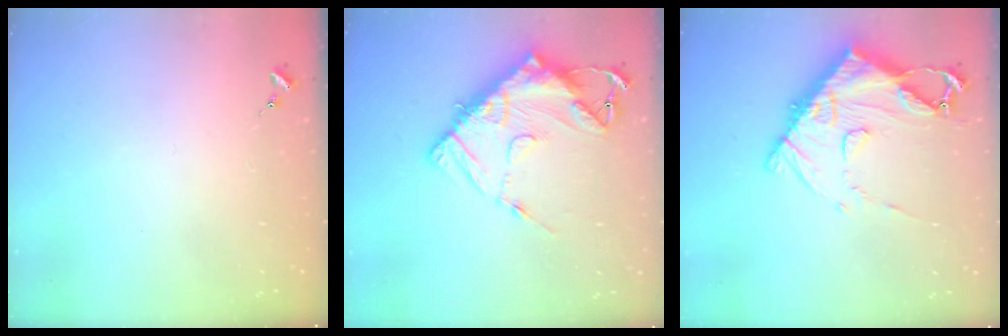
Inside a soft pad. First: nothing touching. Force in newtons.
{"total": 16.9, "press": 16.8, "slide": 1.8}
{"total": 15.2, "press": 15.1, "slide": 1.6}